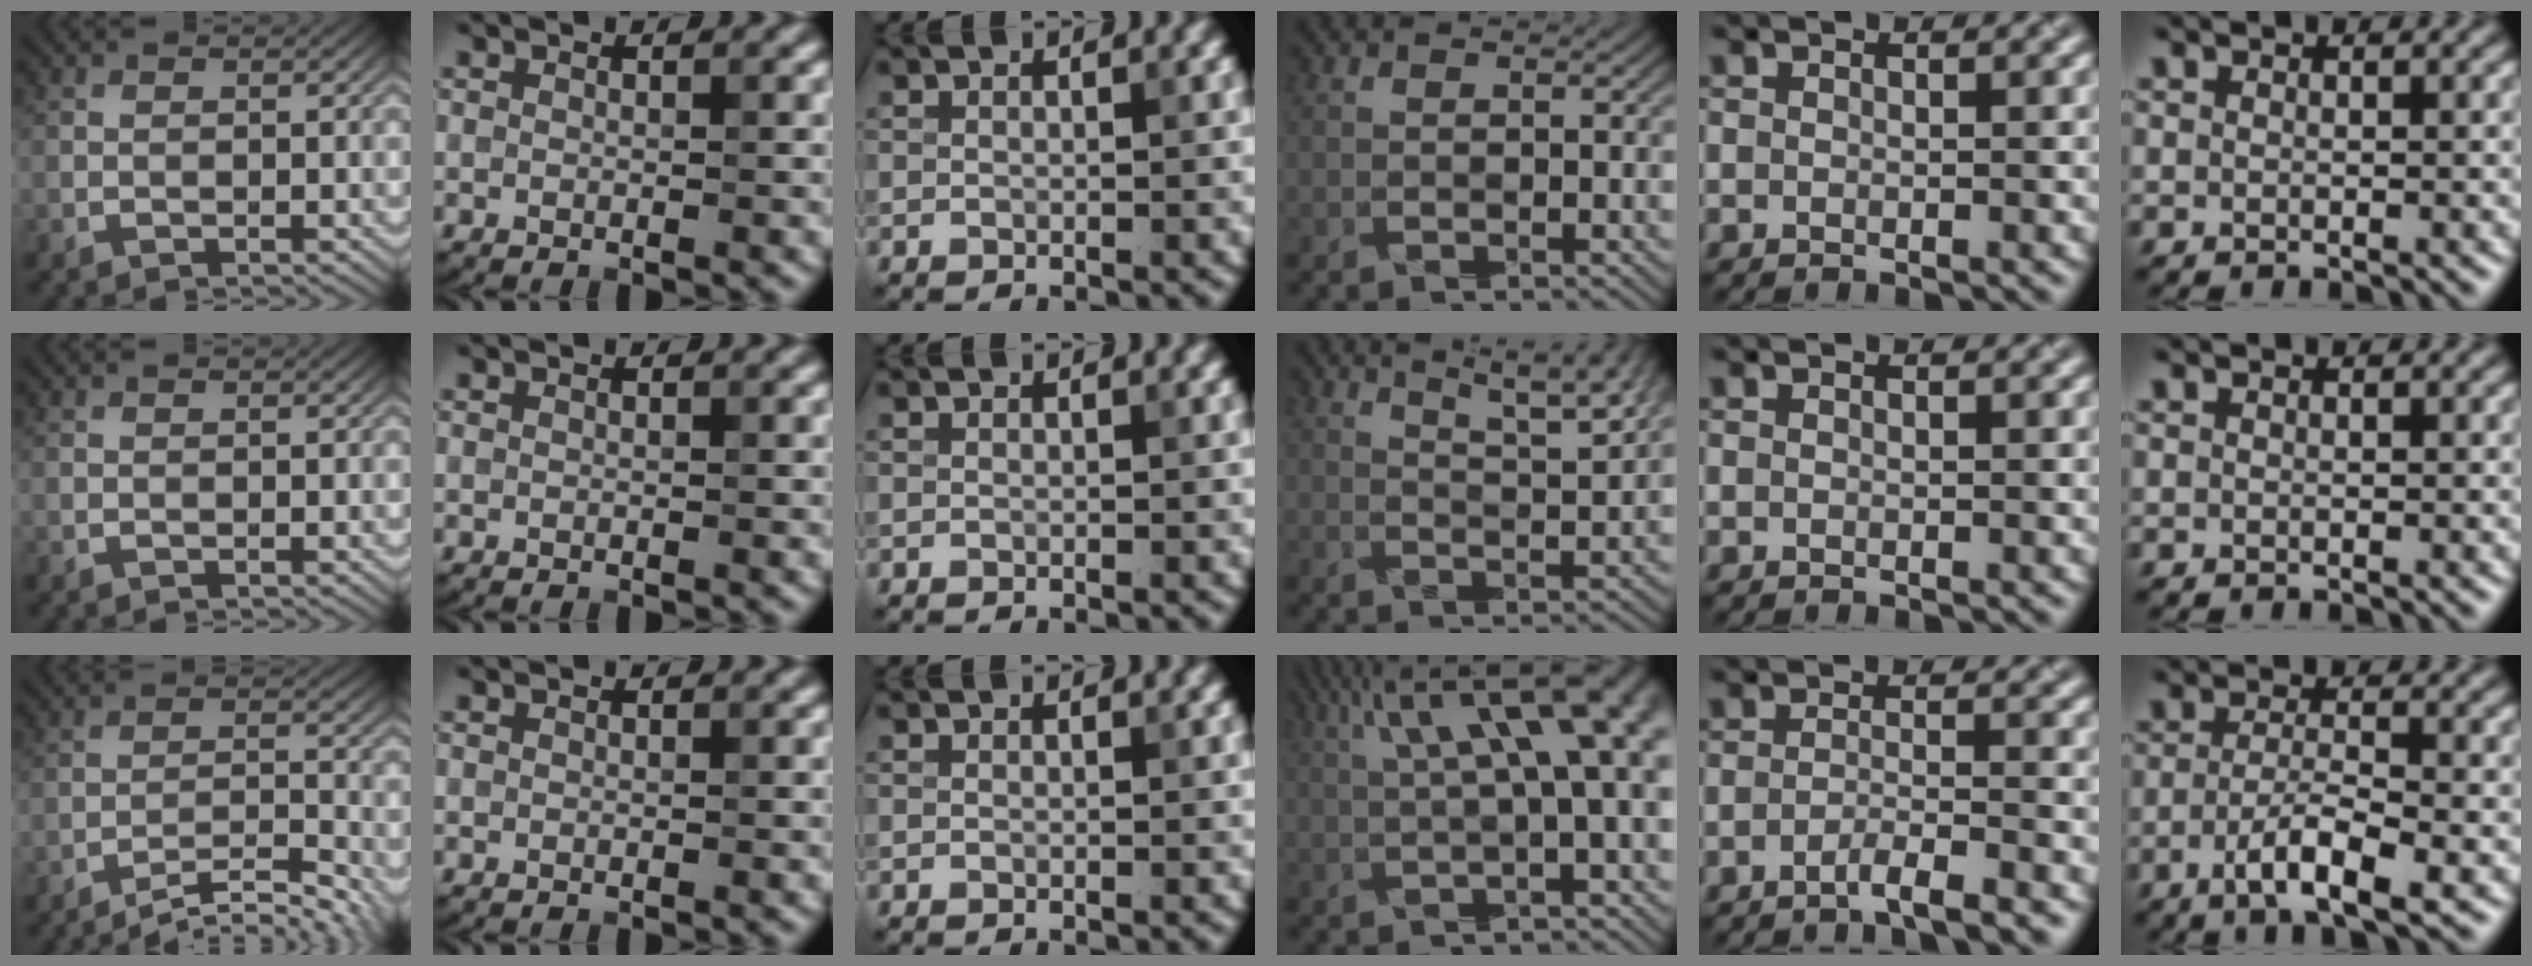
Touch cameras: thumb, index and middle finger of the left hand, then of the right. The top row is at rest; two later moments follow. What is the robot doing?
{"motion": "pour", "object": "sugar"}